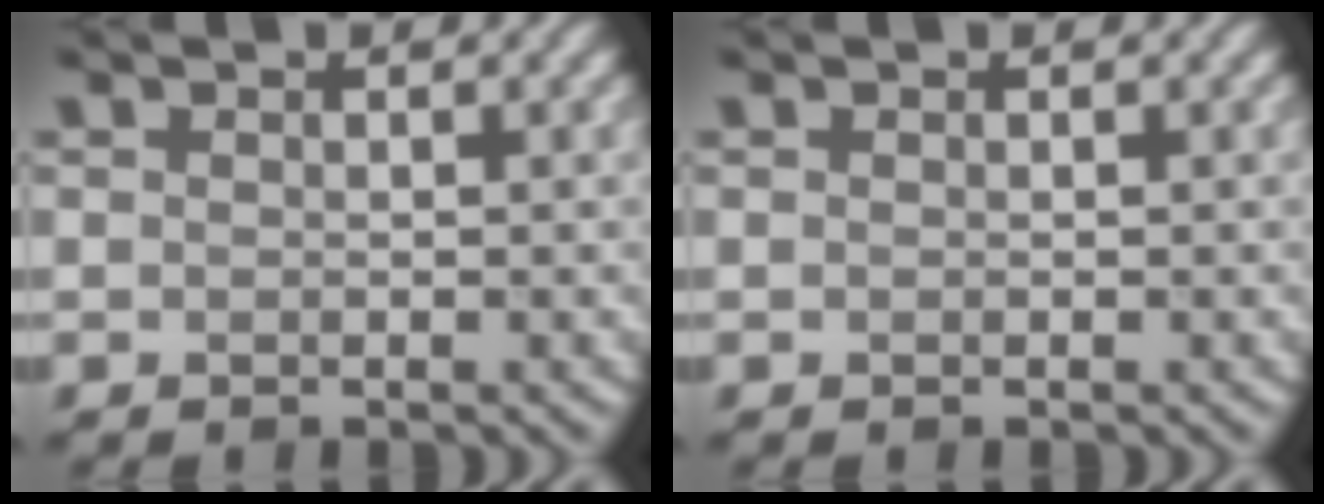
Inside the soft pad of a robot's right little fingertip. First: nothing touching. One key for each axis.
{"total": 0.0}